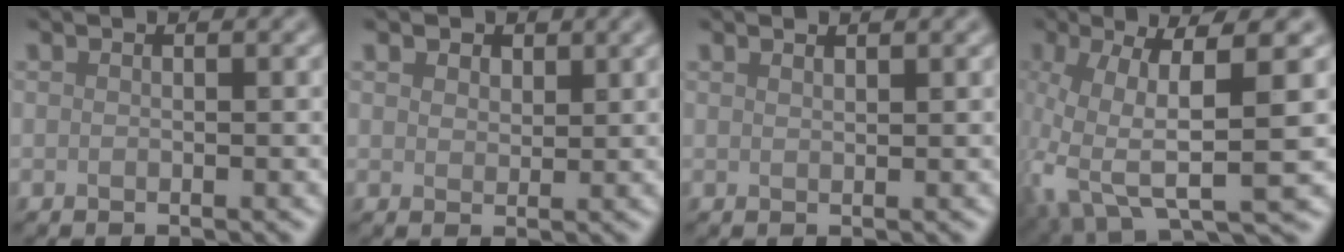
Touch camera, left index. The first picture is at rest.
{"total": 2.3, "force": [1.7, 1.4, 0.9], "torque": [-0.020, -0.001, 0.025]}
{"total": 0.8, "force": [0.7, 0.1, 0.3], "torque": [-0.003, 0.001, 0.013]}
{"total": 9.5, "force": [0.9, 2.8, 9.0], "torque": [-0.173, -0.005, 0.018]}